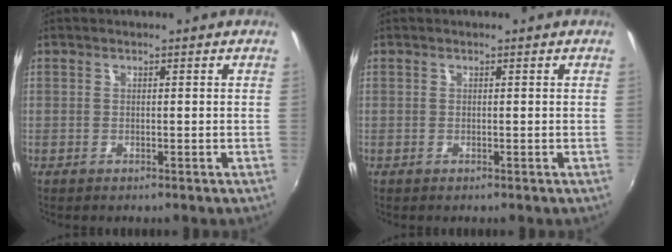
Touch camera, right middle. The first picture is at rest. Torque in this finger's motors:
{"motor_torque": [0.00, 0.00, 0.00, 0.00]}